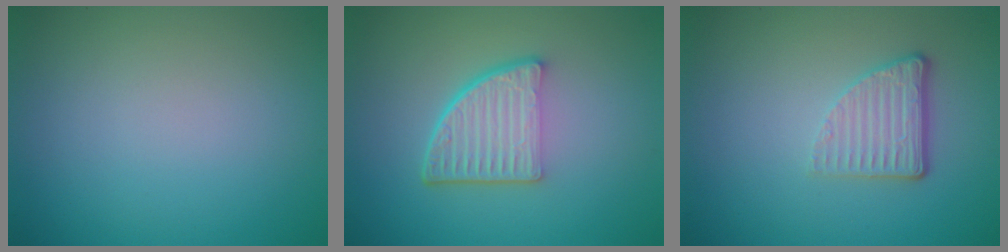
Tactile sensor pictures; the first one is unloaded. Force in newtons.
{"total": 5.2, "press": 3.6, "slide": 3.8}
{"total": 3.0, "press": 2.1, "slide": 2.1}